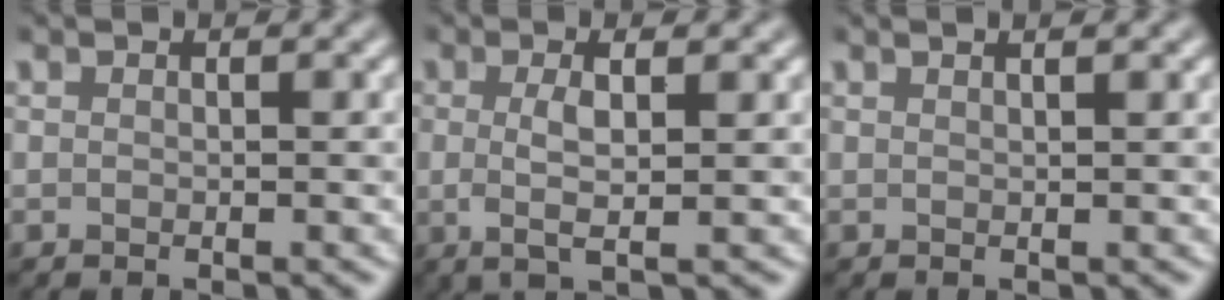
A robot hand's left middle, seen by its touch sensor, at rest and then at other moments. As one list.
[{"total": 2.9, "force": [0.0, 0.6, 2.8], "torque": [-0.053, -0.005, -0.001]}, {"total": 1.6, "force": [1.1, 0.7, 1.0], "torque": [0.005, -0.001, -0.008]}]